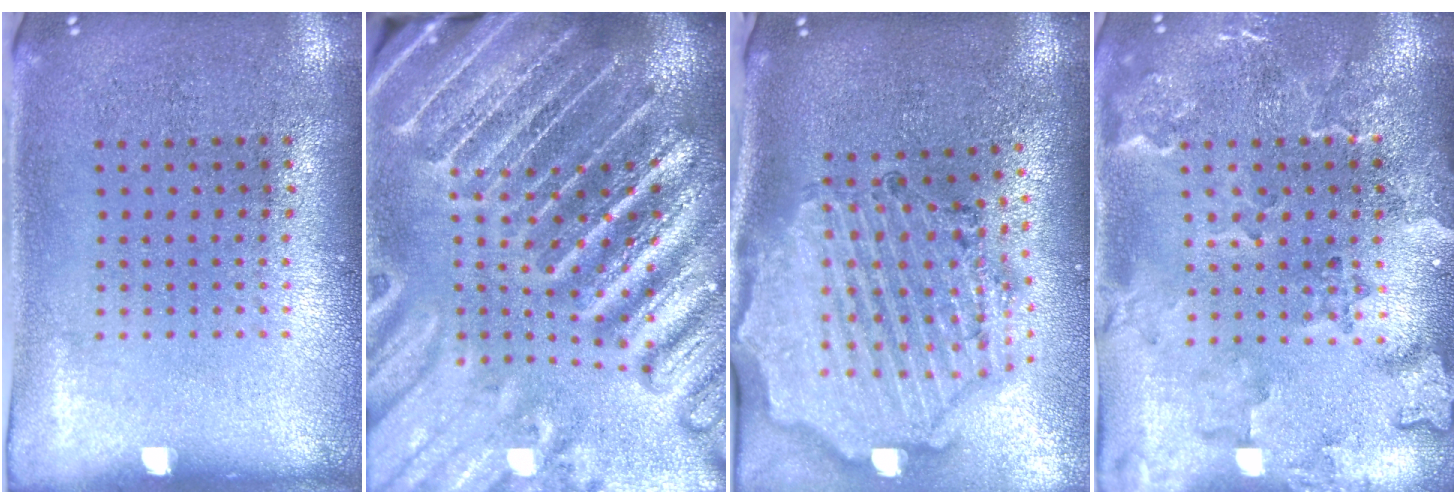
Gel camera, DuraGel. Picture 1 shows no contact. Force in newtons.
{"total": 5.7, "press": 5.0, "slide": 2.8}
{"total": 2.9, "press": 2.6, "slide": 1.2}
{"total": 2.4, "press": 2.2, "slide": 1.0}